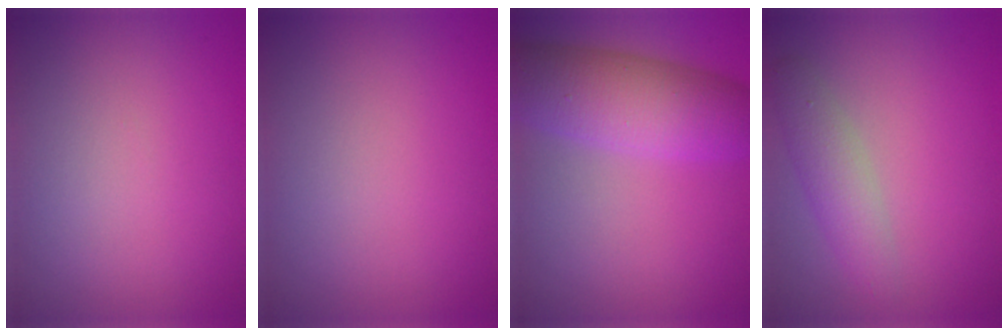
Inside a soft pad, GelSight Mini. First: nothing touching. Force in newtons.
{"total": 0.0}
{"total": 7.4, "press": 7.4, "slide": 0.2}
{"total": 2.8, "press": 2.8, "slide": 0.1}